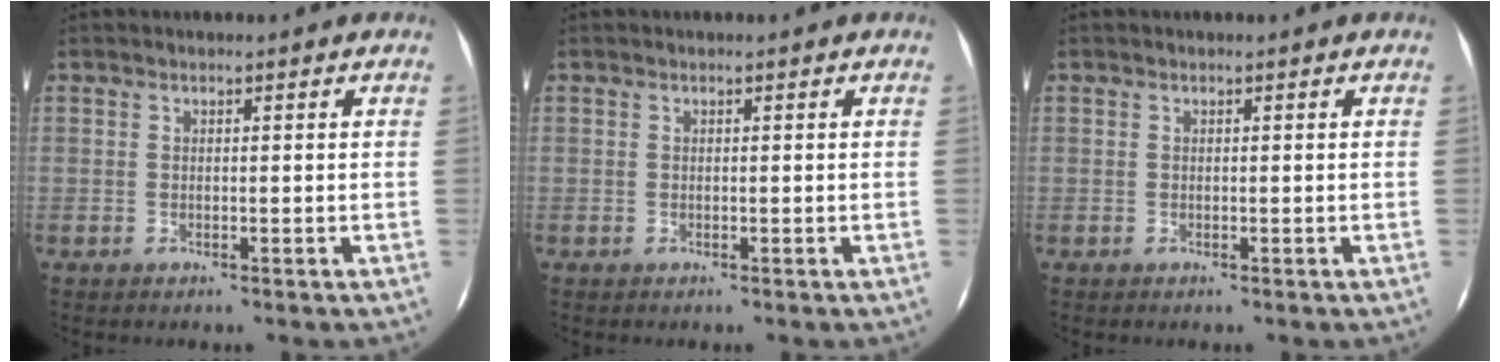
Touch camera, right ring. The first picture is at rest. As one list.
[{"total": 0.0}, {"total": 0.0}]